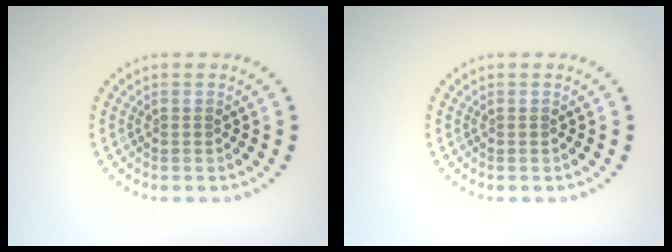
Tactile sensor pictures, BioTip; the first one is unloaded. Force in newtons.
{"total": 0.0}